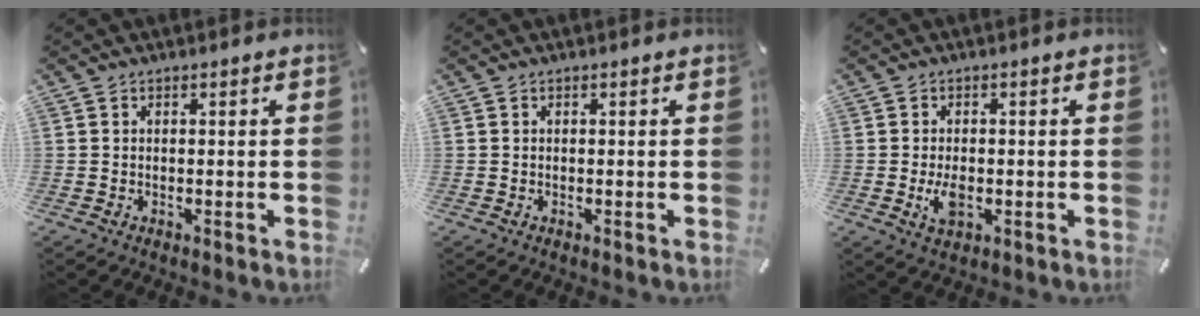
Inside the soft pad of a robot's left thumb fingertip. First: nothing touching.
{"total": 0.0}
{"total": 4.4, "force": [-0.9, 2.5, 3.5], "torque": [-0.081, -0.004, -0.018]}